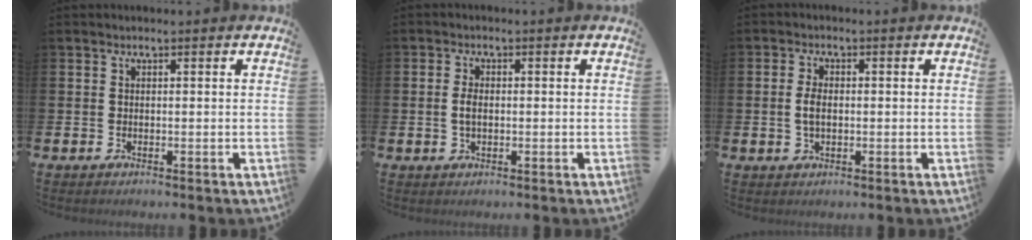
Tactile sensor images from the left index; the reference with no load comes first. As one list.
[{"total": 2.0, "force": [0.1, 1.2, 1.6], "torque": [-0.024, 0.004, -0.001]}, {"total": 2.6, "force": [0.2, 1.6, 2.1], "torque": [-0.035, 0.005, 0.000]}]